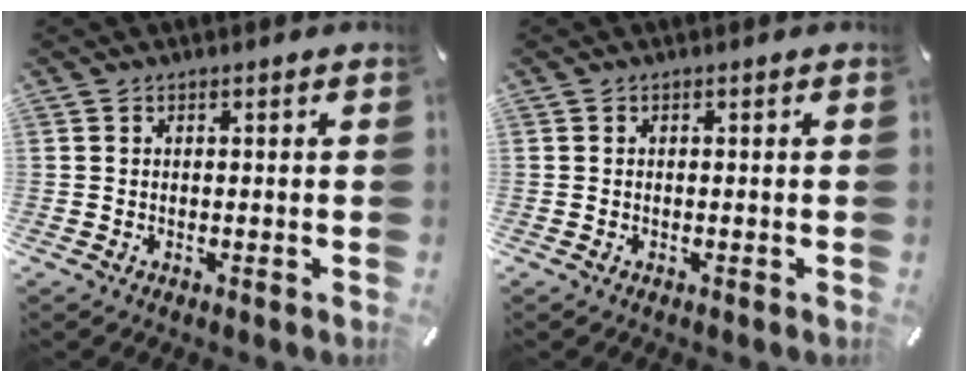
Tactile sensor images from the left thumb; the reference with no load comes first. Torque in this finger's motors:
{"motor_torque": [-0.01, -0.08, 0.08, 0.08, 0.03]}